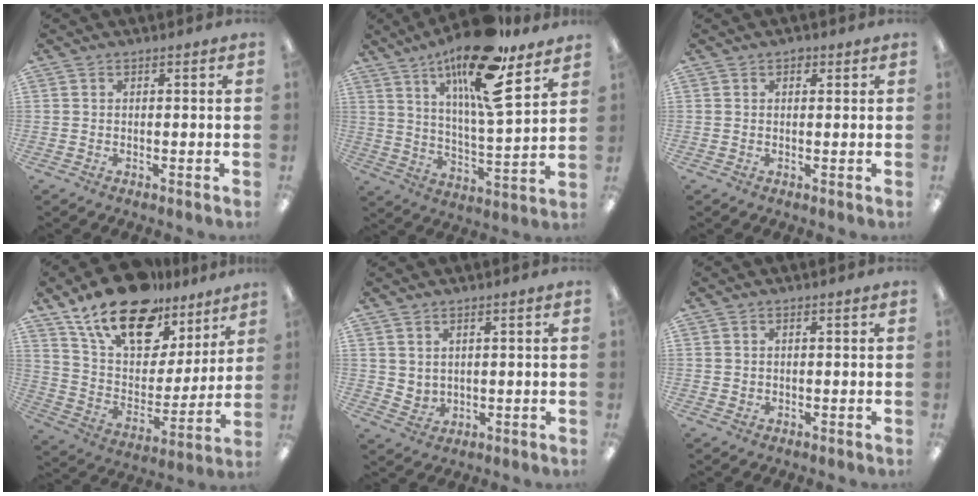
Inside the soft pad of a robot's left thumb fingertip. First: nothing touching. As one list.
[{"total": 19.3, "force": [13.1, 4.3, 13.5], "torque": [-0.224, -0.074, 0.209]}, {"total": 1.3, "force": [0.7, 0.9, 0.7], "torque": [0.001, -0.003, 0.009]}, {"total": 20.0, "force": [13.8, 10.2, 10.3], "torque": [-0.188, -0.082, 0.249]}, {"total": 3.0, "force": [2.5, 1.6, 0.4], "torque": [-0.014, -0.015, 0.047]}, {"total": 0.7, "force": [0.3, 0.6, 0.0], "torque": [-0.002, 0.004, 0.006]}]